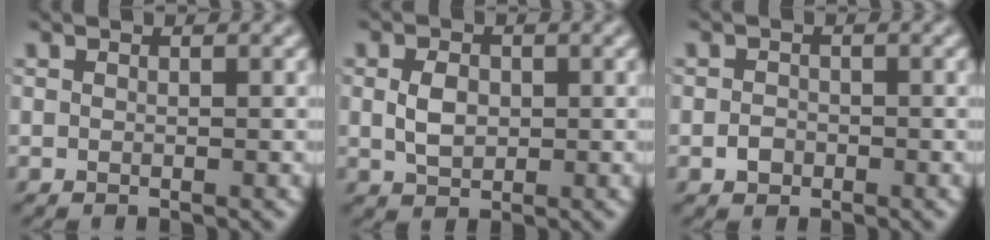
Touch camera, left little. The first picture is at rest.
{"total": 2.5, "force": [0.0, 1.8, 1.8], "torque": [-0.042, 0.002, -0.001]}
{"total": 1.2, "force": [-0.6, 1.0, 0.4], "torque": [-0.005, 0.000, -0.016]}